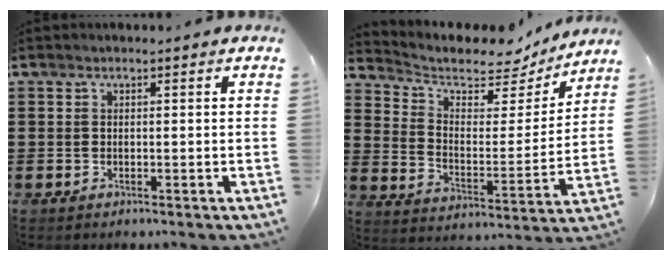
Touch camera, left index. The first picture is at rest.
{"total": 5.8, "force": [5.0, 2.3, 1.6], "torque": [-0.055, -0.038, 0.083]}